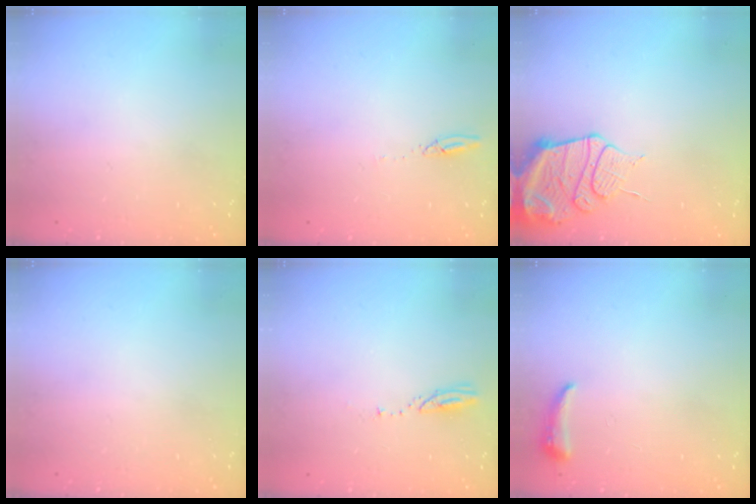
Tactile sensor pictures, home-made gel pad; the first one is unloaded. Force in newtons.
{"total": 2.7, "press": 2.7, "slide": 0.2}
{"total": 13.1, "press": 13.0, "slide": 1.6}
{"total": 0.0}
{"total": 3.0, "press": 3.0, "slide": 0.1}
{"total": 4.3, "press": 4.2, "slide": 0.9}